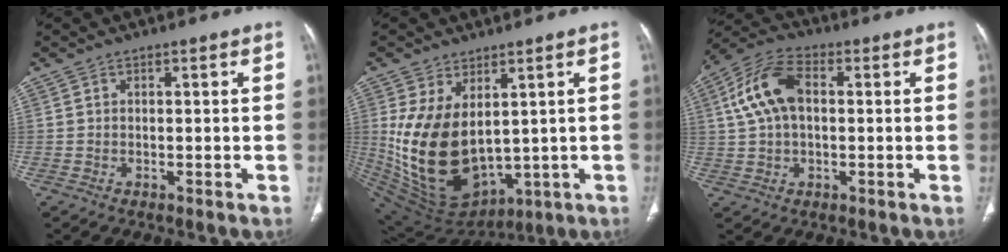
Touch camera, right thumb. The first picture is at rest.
{"total": 17.5, "force": [2.2, 10.6, 13.7], "torque": [-0.244, -0.030, 0.081]}
{"total": 11.2, "force": [1.8, 6.7, 8.8], "torque": [-0.179, 0.028, 0.029]}